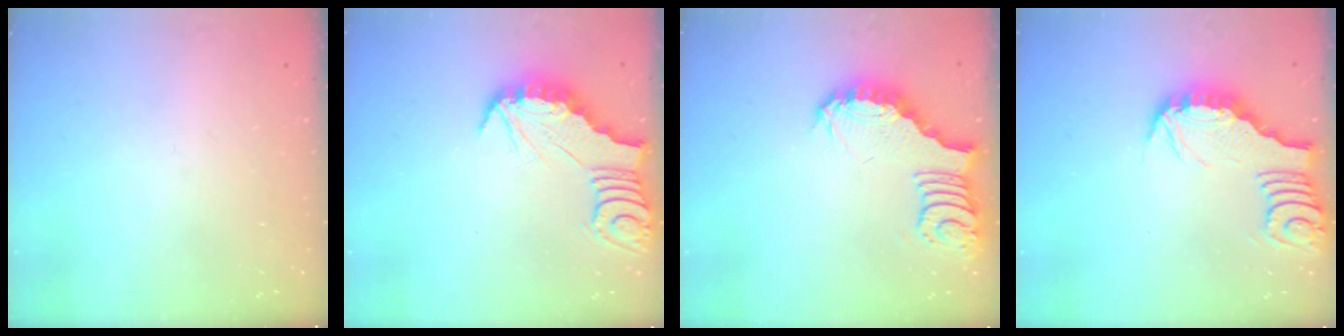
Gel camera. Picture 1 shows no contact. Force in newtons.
{"total": 2.7, "press": 2.7, "slide": 0.3}
{"total": 3.8, "press": 3.7, "slide": 0.5}
{"total": 3.4, "press": 3.4, "slide": 0.2}